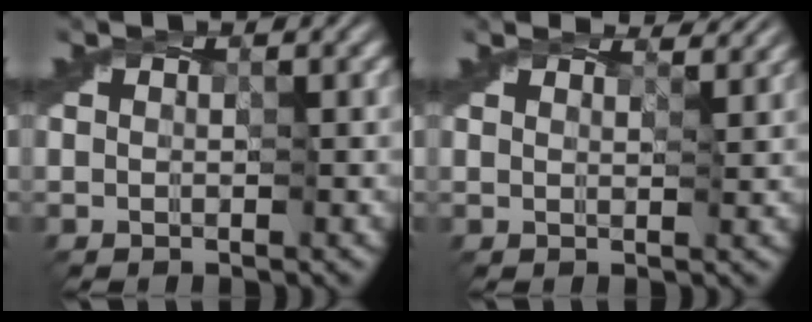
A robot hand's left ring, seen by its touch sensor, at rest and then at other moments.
{"total": 2.7, "force": [2.3, 0.7, 1.2], "torque": [-0.027, 0.001, 0.022]}